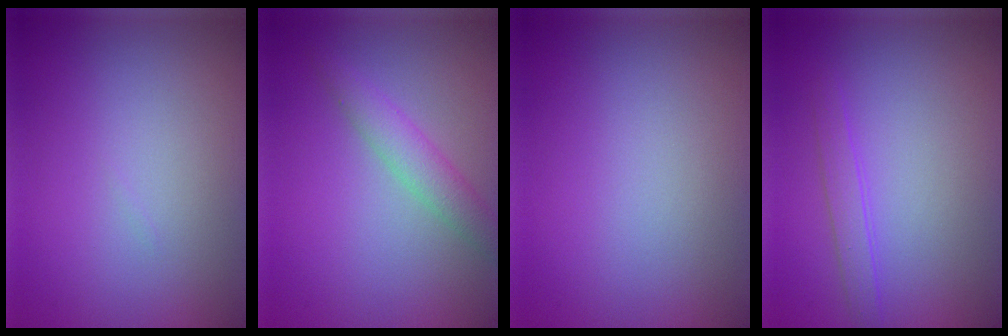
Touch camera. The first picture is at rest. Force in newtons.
{"total": 2.7, "press": 2.7, "slide": 0.1}
{"total": 0.0}
{"total": 1.3, "press": 1.3, "slide": 0.1}